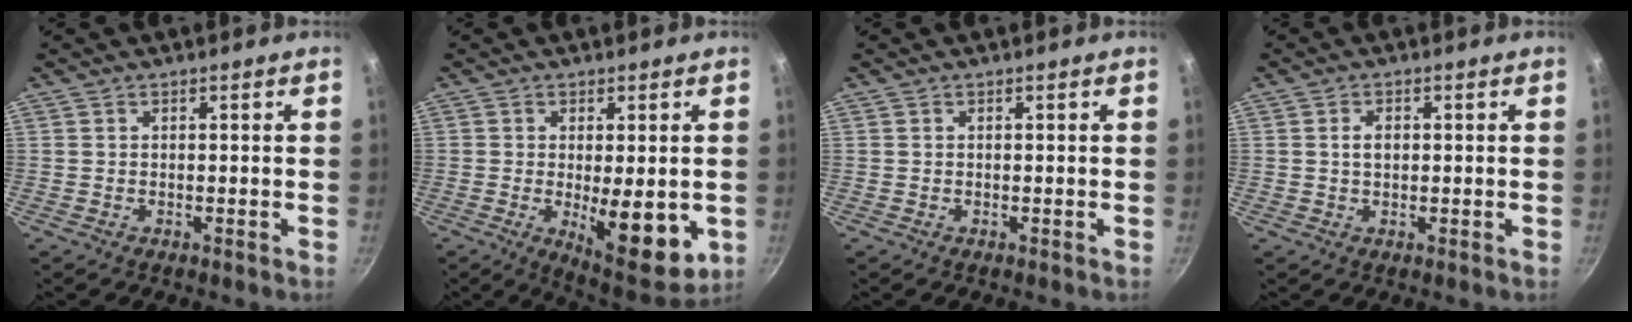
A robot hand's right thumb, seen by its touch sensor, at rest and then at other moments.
{"total": 12.5, "force": [-1.8, 4.7, 11.5], "torque": [-0.135, -0.015, -0.011]}
{"total": 0.0}
{"total": 2.2, "force": [0.3, 1.5, 1.6], "torque": [-0.020, 0.004, 0.005]}